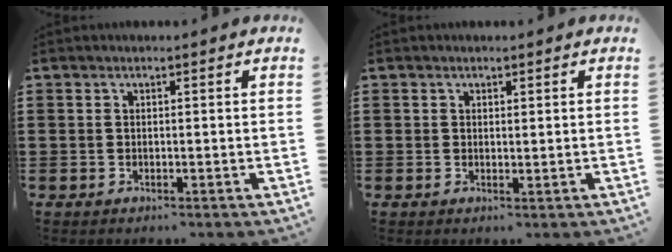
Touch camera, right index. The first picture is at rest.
{"total": 0.6, "force": [0.5, 0.2, 0.1], "torque": [-0.003, 0.001, 0.011]}